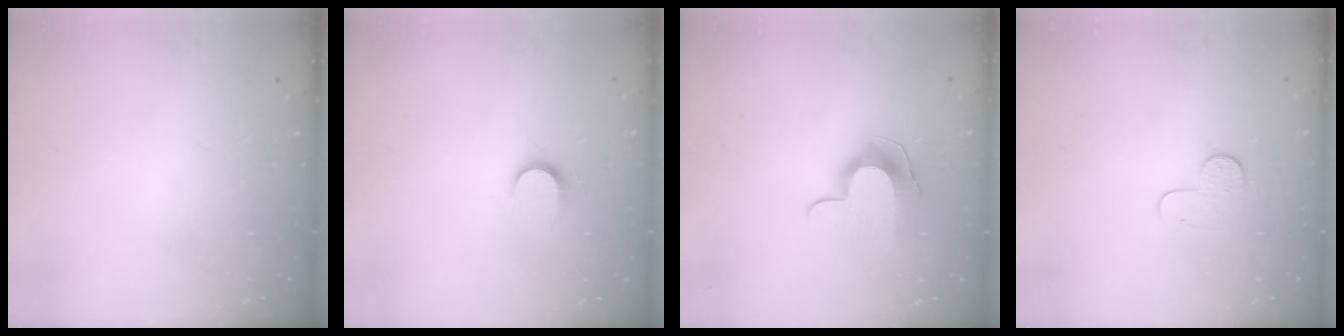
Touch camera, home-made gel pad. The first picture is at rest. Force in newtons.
{"total": 6.5, "press": 6.5, "slide": 0.7}
{"total": 10.3, "press": 10.3, "slide": 0.7}
{"total": 5.4, "press": 5.4, "slide": 0.5}